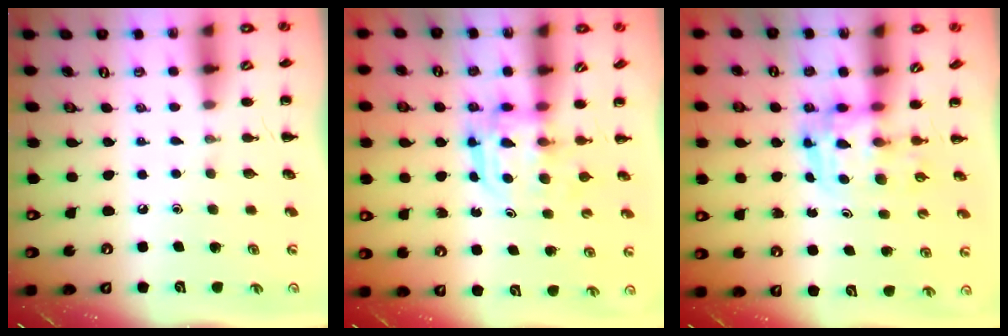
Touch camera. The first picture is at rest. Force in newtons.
{"total": 3.2, "press": 3.2, "slide": 0.2}
{"total": 3.6, "press": 3.5, "slide": 0.6}